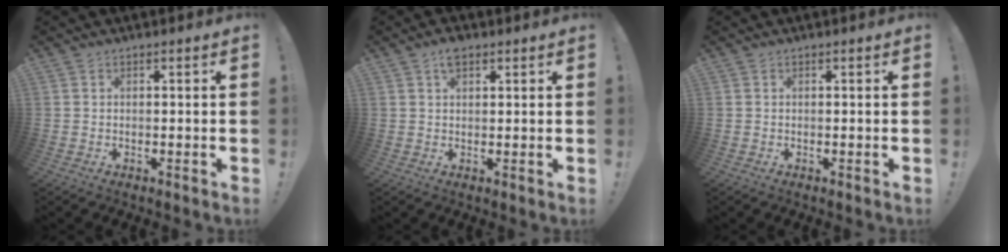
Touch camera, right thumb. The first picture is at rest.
{"total": 3.5, "force": [2.1, 1.9, 2.1], "torque": [-0.033, -0.004, 0.037]}
{"total": 0.0}